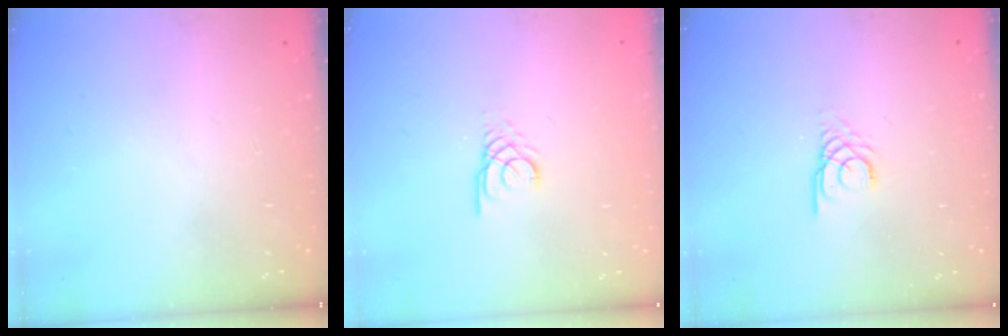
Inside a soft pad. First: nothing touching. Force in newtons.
{"total": 2.5, "press": 2.5, "slide": 0.2}
{"total": 1.3, "press": 1.3, "slide": 0.2}